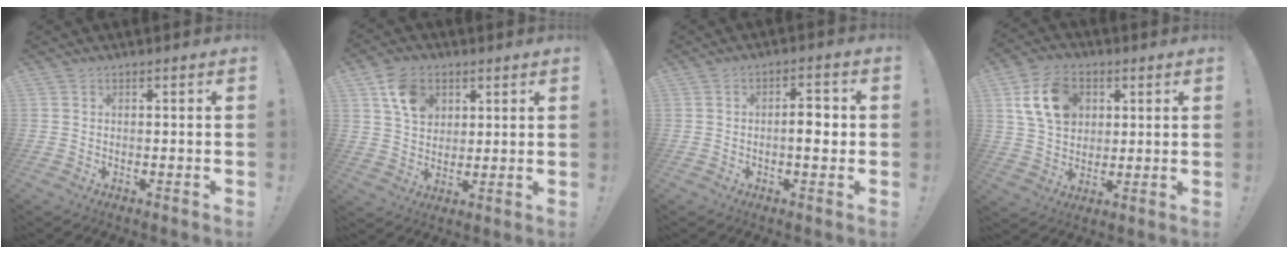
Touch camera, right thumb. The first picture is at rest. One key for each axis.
{"total": 10.7, "fx": 5.1, "fy": 8.1, "fz": 4.9, "tx": -0.069, "ty": -0.017, "tz": 0.099}
{"total": 5.7, "fx": -0.6, "fy": 2.4, "fz": 5.1, "tx": -0.067, "ty": 0.005, "tz": -0.017}
{"total": 15.6, "fx": 5.4, "fy": 11.4, "fz": 9.0, "tx": -0.151, "ty": -0.010, "tz": 0.107}